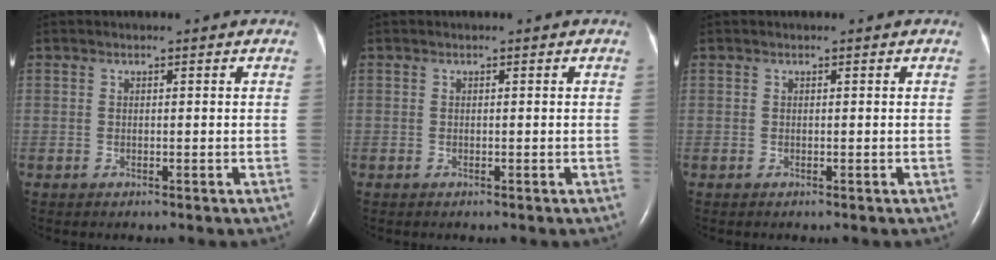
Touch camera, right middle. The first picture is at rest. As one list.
[{"total": 0.0}, {"total": 0.0}]